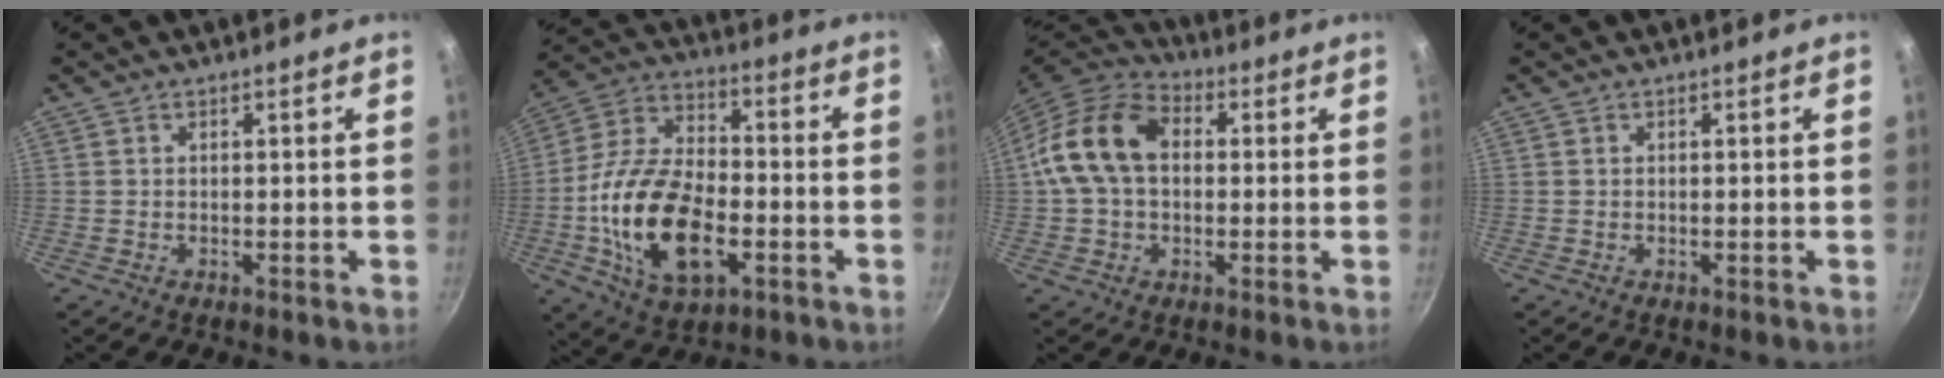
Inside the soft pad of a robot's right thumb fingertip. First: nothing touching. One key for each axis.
{"total": 20.6, "fx": -5.0, "fy": 11.5, "fz": 16.2, "tx": -0.299, "ty": 0.028, "tz": -0.096}
{"total": 14.0, "fx": 1.3, "fy": 9.8, "fz": 9.9, "tx": -0.161, "ty": 0.028, "tz": 0.006}
{"total": 0.0}